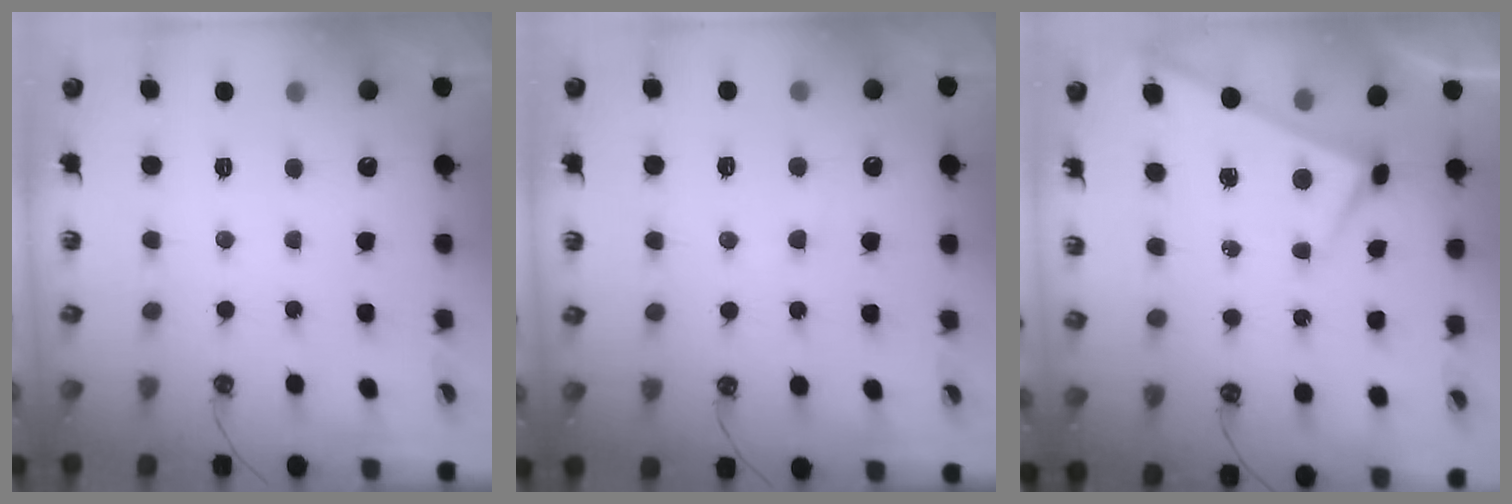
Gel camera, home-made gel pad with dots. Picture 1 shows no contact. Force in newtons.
{"total": 4.8, "press": 4.7, "slide": 0.8}
{"total": 1.6, "press": 1.6, "slide": 0.1}